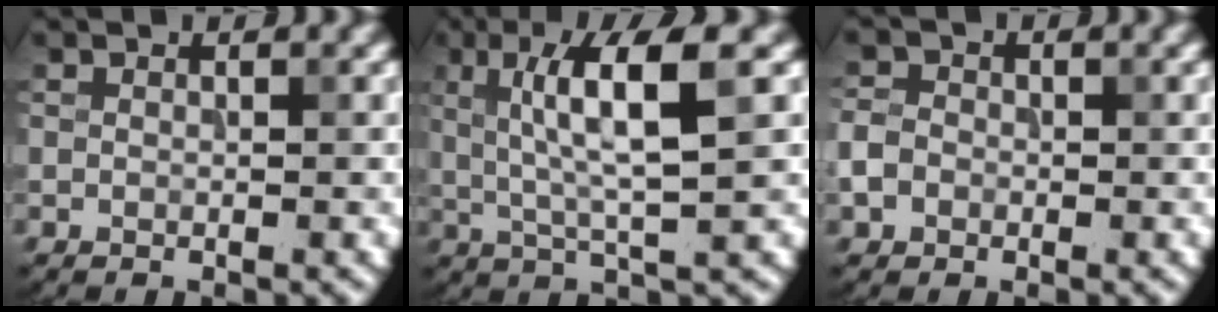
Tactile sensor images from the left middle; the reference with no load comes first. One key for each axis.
{"total": 6.5, "fx": 1.7, "fy": 1.0, "fz": 6.2, "tx": -0.119, "ty": 0.007, "tz": 0.031}
{"total": 2.2, "fx": -0.7, "fy": 1.9, "fz": 0.9, "tx": -0.014, "ty": -0.001, "tz": -0.017}